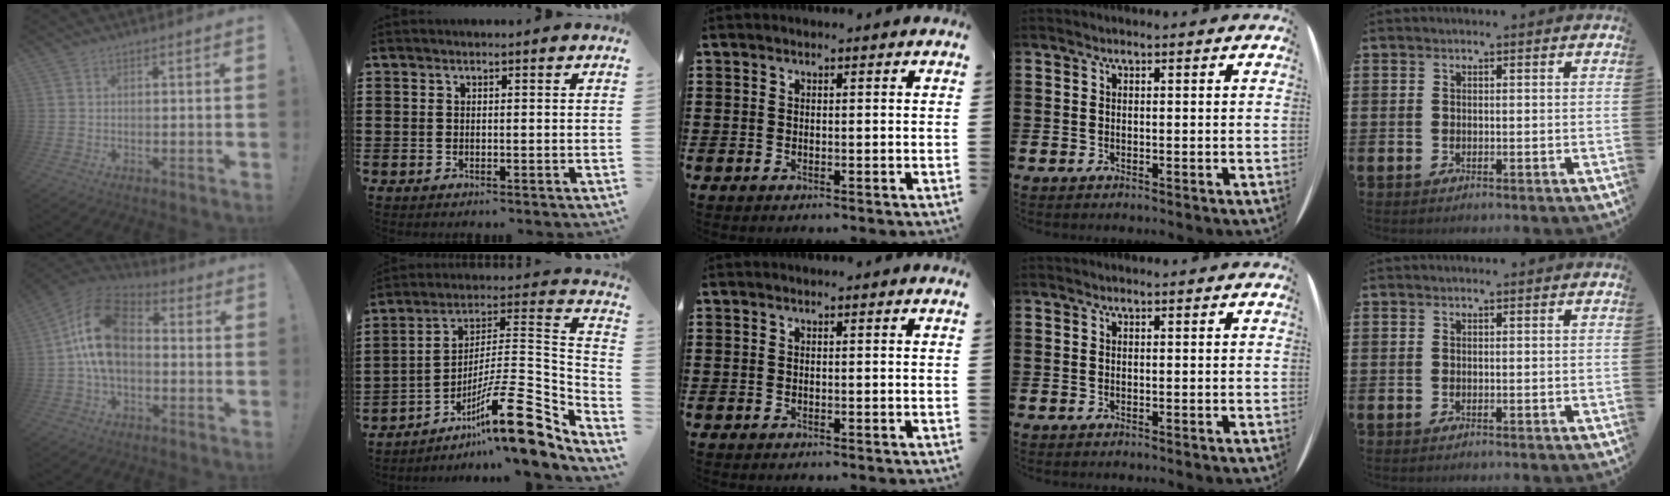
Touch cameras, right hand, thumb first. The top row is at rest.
{"thumb": {"total": 17.0, "force": [1.5, 11.0, 12.9], "torque": [-0.225, 0.017, 0.029]}, "index": {"total": 16.3, "force": [-9.3, 3.3, 13.0], "torque": [-0.196, 0.009, -0.160]}}